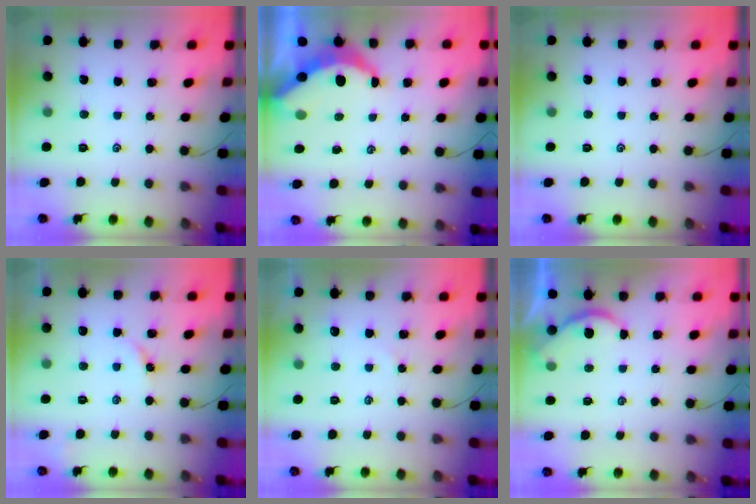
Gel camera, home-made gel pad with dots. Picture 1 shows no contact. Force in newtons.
{"total": 5.7, "press": 5.7, "slide": 0.7}
{"total": 0.0}
{"total": 2.9, "press": 2.8, "slide": 0.4}
{"total": 1.8, "press": 1.8, "slide": 0.3}
{"total": 1.3, "press": 1.3, "slide": 0.2}